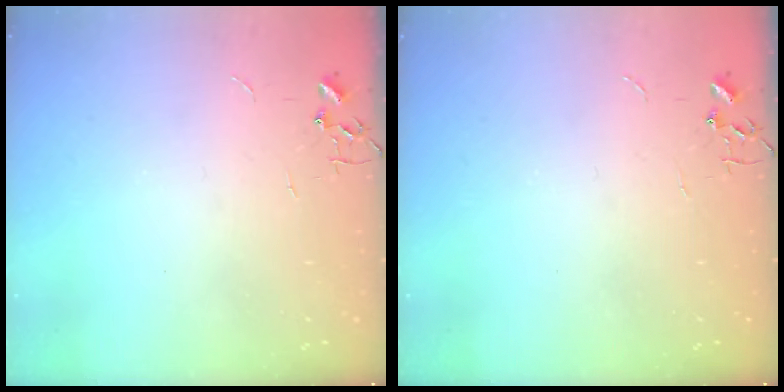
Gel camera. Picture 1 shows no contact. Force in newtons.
{"total": 0.0}